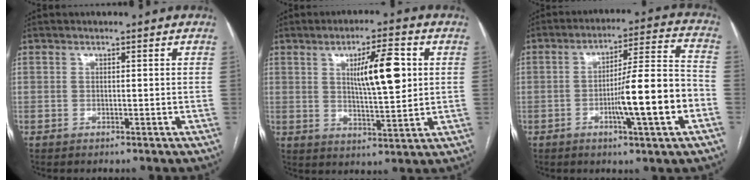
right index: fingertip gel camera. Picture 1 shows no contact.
{"total": 9.8, "force": [2.5, 1.9, 9.2], "torque": [-0.149, 0.004, 0.045]}
{"total": 13.4, "force": [-4.0, 0.4, 12.7], "torque": [-0.199, 0.006, -0.063]}